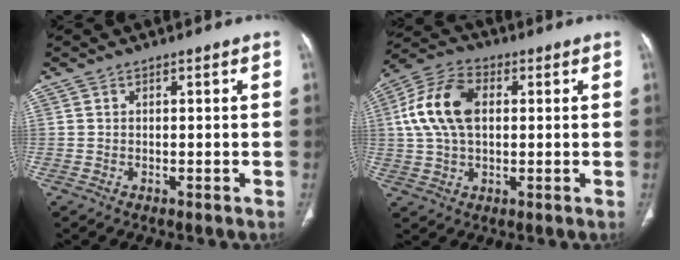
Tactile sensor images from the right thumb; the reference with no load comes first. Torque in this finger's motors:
{"motor_torque": [0.15, 0.53, 0.92, -0.25, 0.17]}